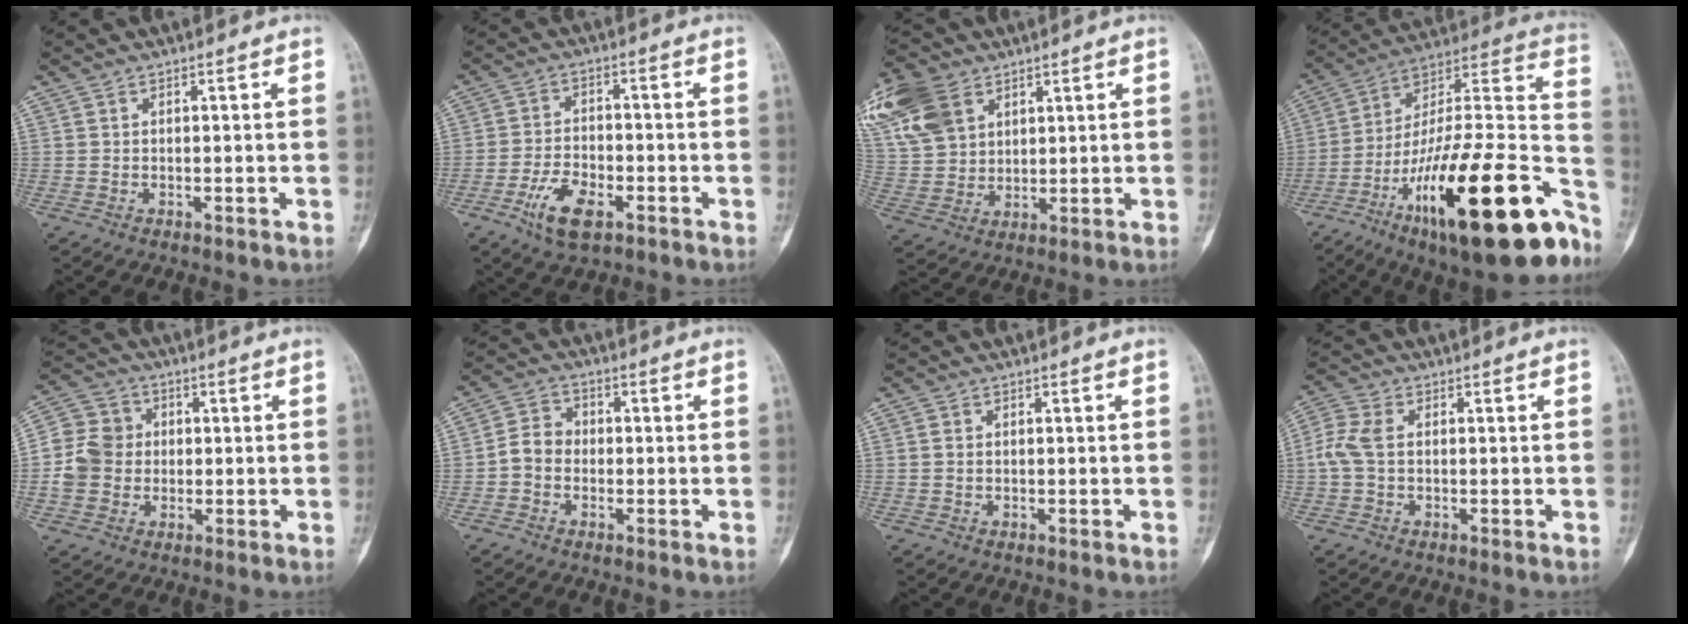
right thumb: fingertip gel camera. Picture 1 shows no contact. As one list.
[{"total": 8.3, "force": [-4.2, 3.9, 6.0], "torque": [-0.109, 0.014, -0.075]}, {"total": 13.4, "force": [6.6, 9.6, 6.6], "torque": [-0.135, -0.005, 0.135]}, {"total": 35.0, "force": [-16.2, 10.9, 29.0], "torque": [-0.376, 0.074, -0.252]}, {"total": 9.2, "force": [-0.5, 8.4, 3.5], "torque": [-0.053, 0.023, -0.017]}, {"total": 4.9, "force": [-1.2, 4.0, 2.5], "torque": [-0.029, 0.019, -0.034]}, {"total": 0.8, "force": [0.1, 0.8, -0.1], "torque": [0.000, 0.000, 0.000]}, {"total": 5.1, "force": [0.1, 3.7, 3.5], "torque": [-0.097, 0.014, -0.006]}]